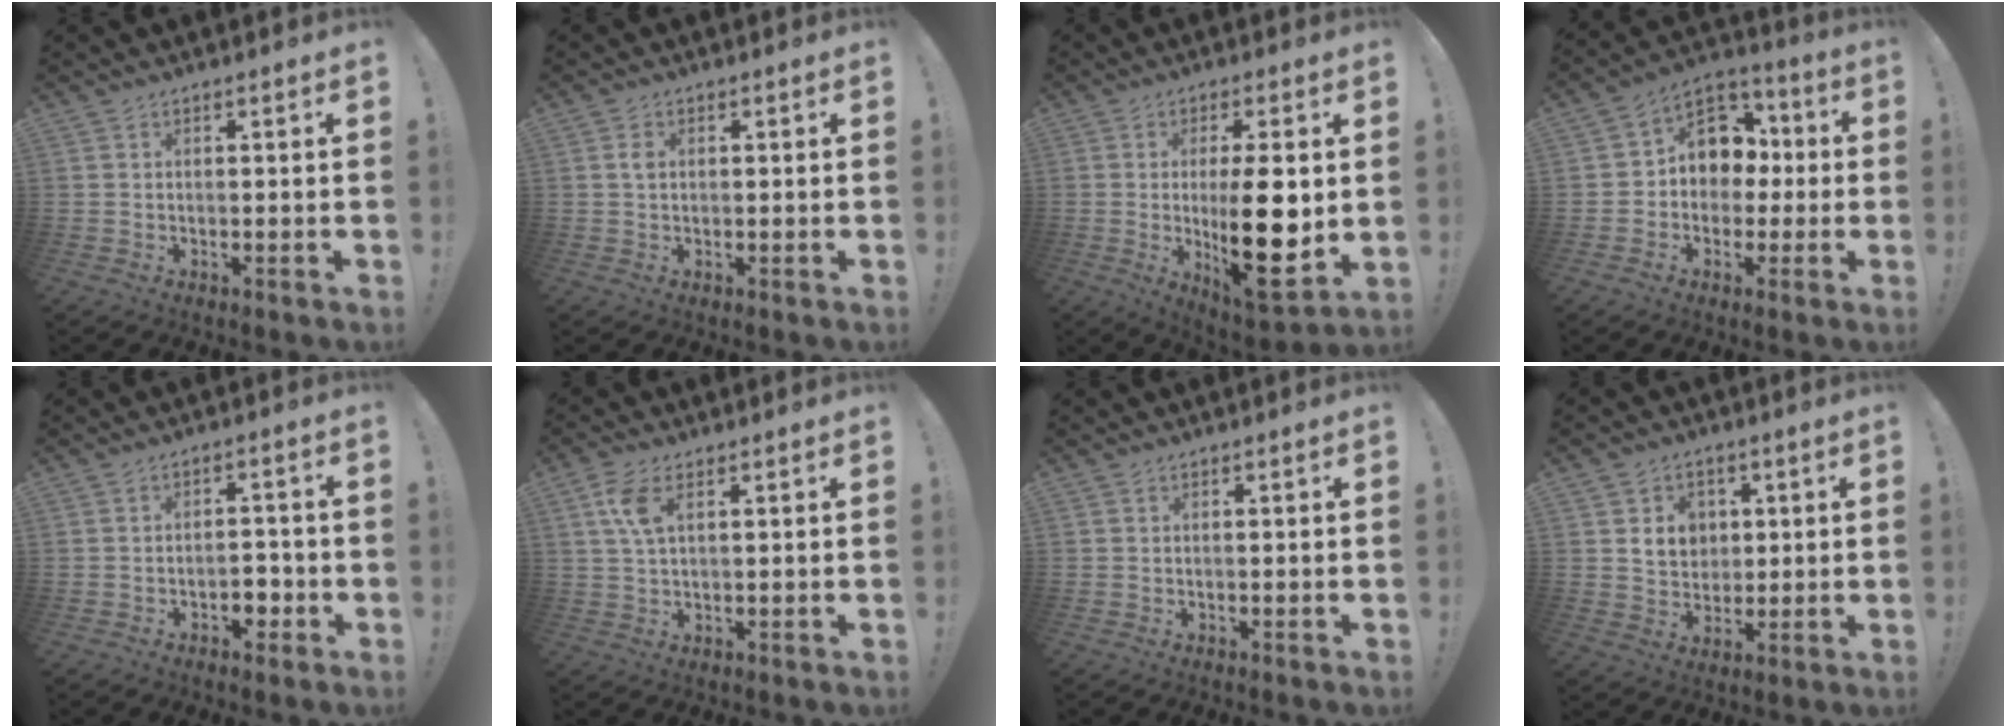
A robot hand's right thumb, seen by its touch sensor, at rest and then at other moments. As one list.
[{"total": 1.7, "force": [0.3, 1.2, 1.2], "torque": [-0.012, -0.001, 0.003]}, {"total": 19.0, "force": [0.1, 6.5, 17.9], "torque": [-0.274, -0.023, 0.008]}, {"total": 11.1, "force": [0.8, 9.6, 5.7], "torque": [-0.073, 0.013, 0.023]}, {"total": 4.8, "force": [-2.0, 3.2, 2.9], "torque": [-0.028, 0.009, -0.036]}, {"total": 6.4, "force": [2.3, 2.8, 5.2], "torque": [-0.103, -0.001, 0.041]}, {"total": 0.0}, {"total": 8.6, "force": [2.9, 7.3, 3.4], "torque": [-0.040, -0.013, 0.057]}]